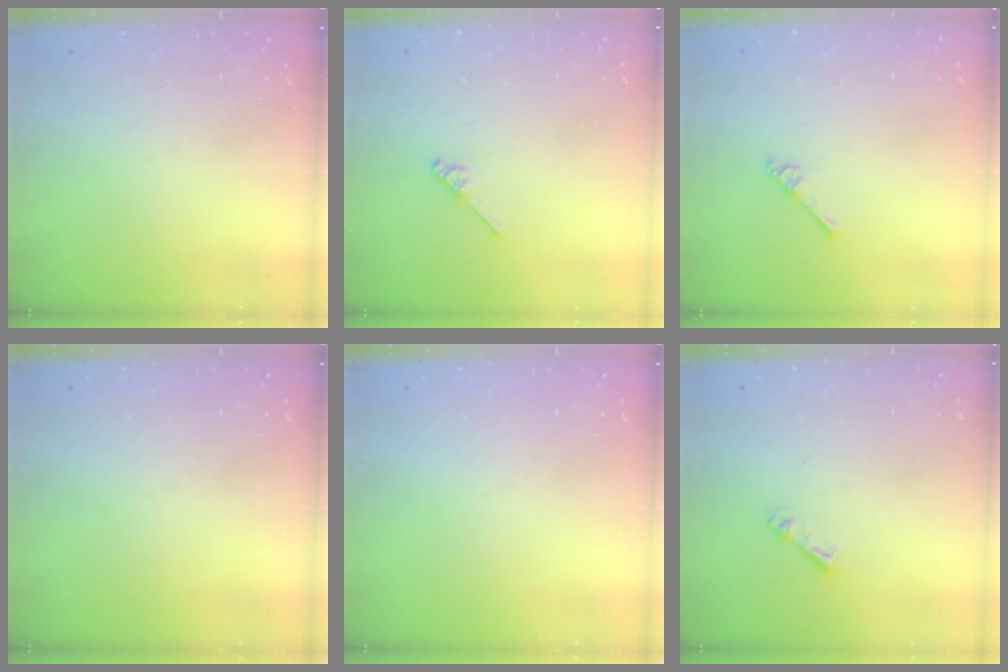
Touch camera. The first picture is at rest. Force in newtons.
{"total": 3.0, "press": 2.9, "slide": 0.5}
{"total": 2.6, "press": 2.6, "slide": 0.3}
{"total": 0.0}
{"total": 0.0}
{"total": 2.7, "press": 2.7, "slide": 0.4}